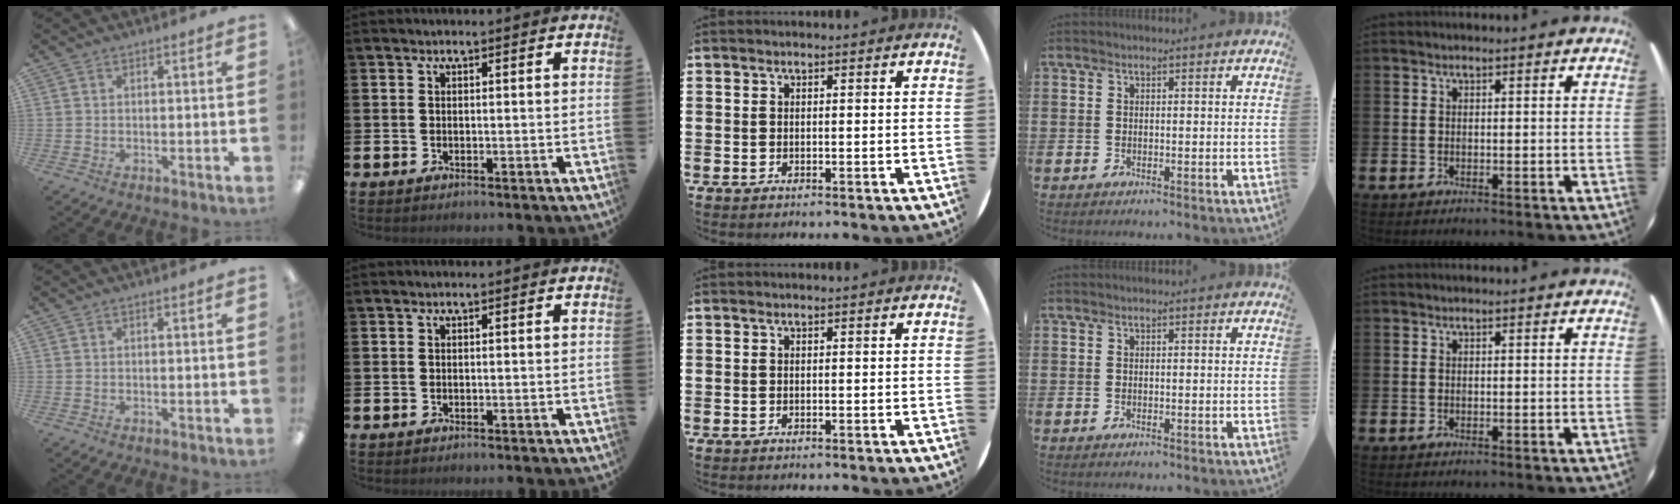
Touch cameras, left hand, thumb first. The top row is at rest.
{}